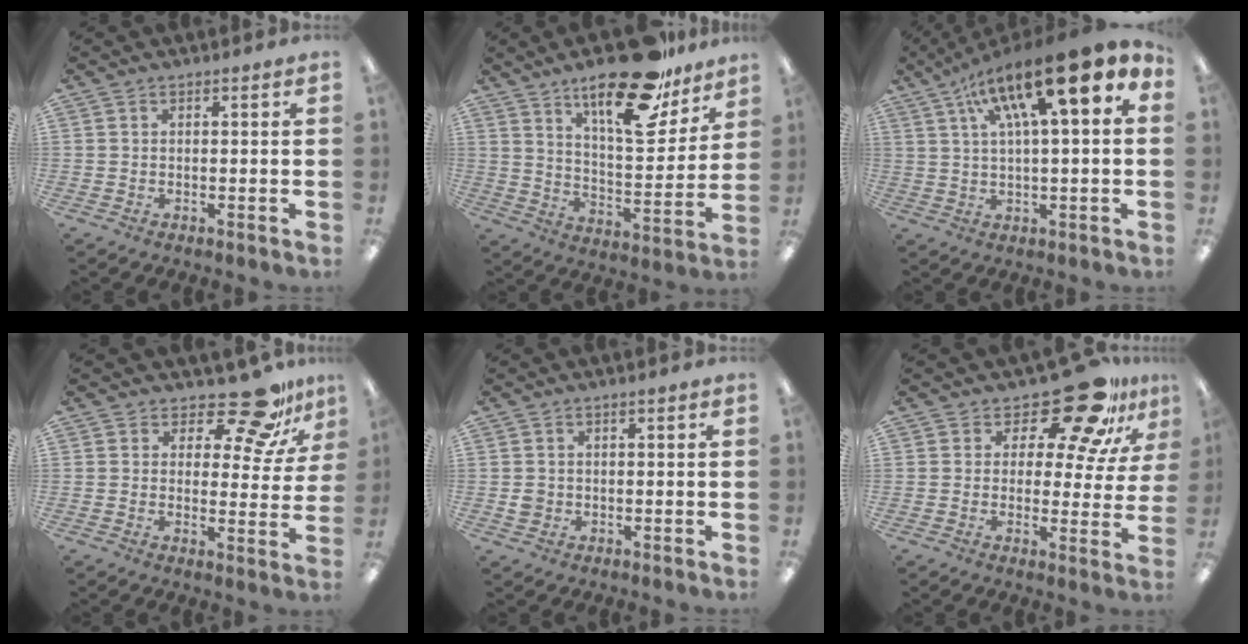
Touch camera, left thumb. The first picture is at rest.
{"total": 22.8, "force": [15.7, 8.7, 14.1], "torque": [-0.202, -0.093, 0.260]}
{"total": 18.3, "force": [9.9, 4.3, 14.8], "torque": [-0.242, -0.055, 0.157]}
{"total": 12.7, "force": [10.1, 4.4, 6.3], "torque": [-0.087, -0.071, 0.175]}
{"total": 2.2, "force": [-0.3, 2.0, 0.8], "torque": [-0.008, 0.001, -0.009]}
{"total": 16.8, "force": [12.2, 6.5, 9.4], "torque": [-0.145, -0.087, 0.206]}